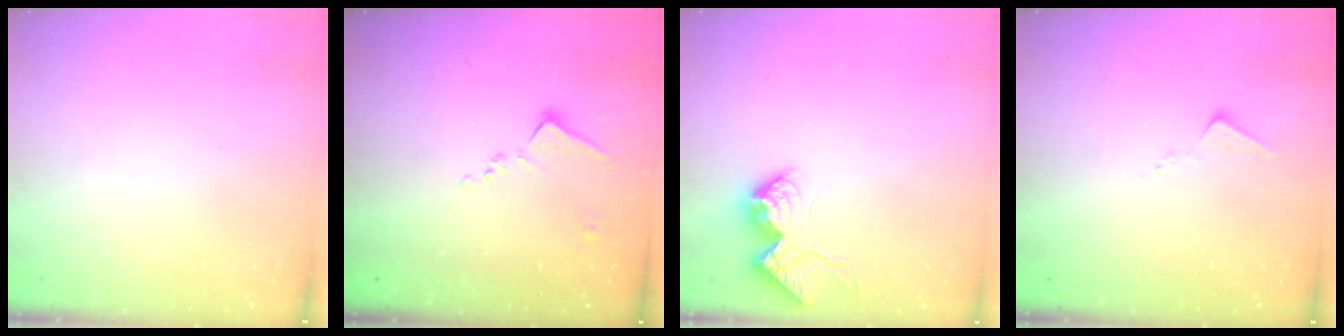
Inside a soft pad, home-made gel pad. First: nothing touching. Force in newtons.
{"total": 8.5, "press": 8.5, "slide": 0.3}
{"total": 18.4, "press": 18.4, "slide": 0.7}
{"total": 6.8, "press": 6.7, "slide": 0.4}